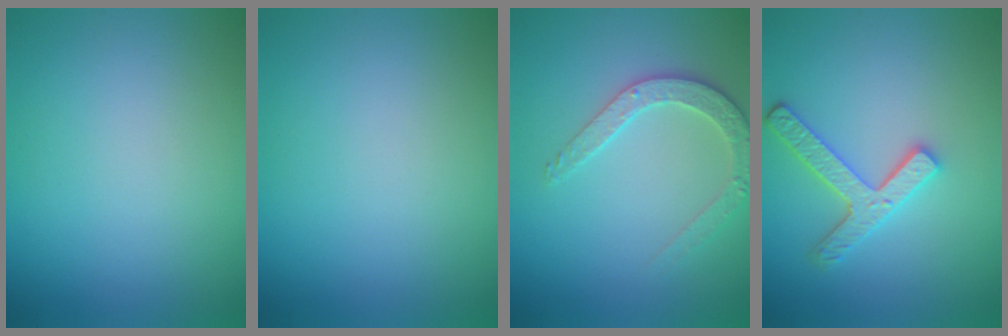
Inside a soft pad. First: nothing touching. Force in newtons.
{"total": 0.0}
{"total": 2.7, "press": 2.7, "slide": 0.3}
{"total": 3.4, "press": 3.1, "slide": 1.4}